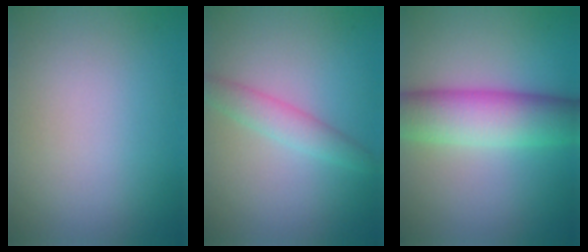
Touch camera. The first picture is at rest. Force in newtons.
{"total": 2.4, "press": 2.4, "slide": 0.1}
{"total": 7.9, "press": 7.9, "slide": 0.2}